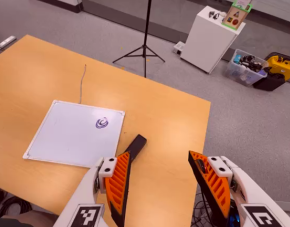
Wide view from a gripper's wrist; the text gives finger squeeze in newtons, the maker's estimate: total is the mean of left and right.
{"total": 0.0}